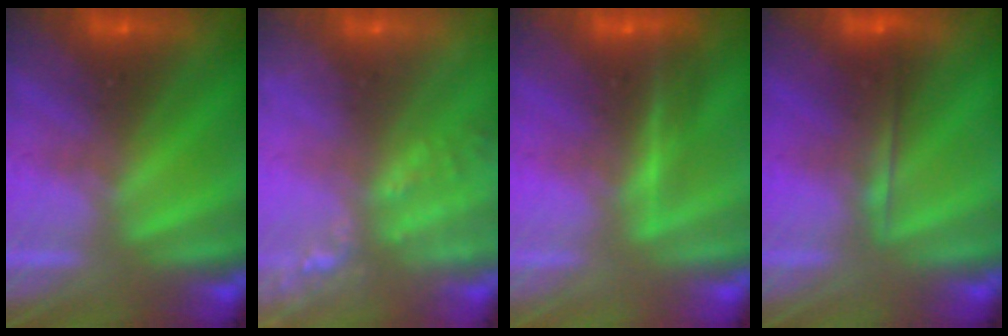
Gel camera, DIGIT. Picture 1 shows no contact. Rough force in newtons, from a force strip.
{"total": 6.4}
{"total": 1.6}
{"total": 2.0}